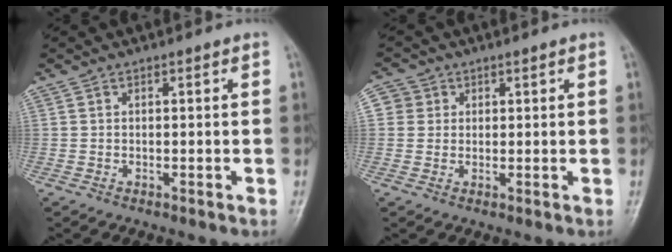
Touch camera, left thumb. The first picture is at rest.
{"total": 3.5, "force": [1.0, 3.3, 0.5], "torque": [0.014, 0.002, 0.014]}